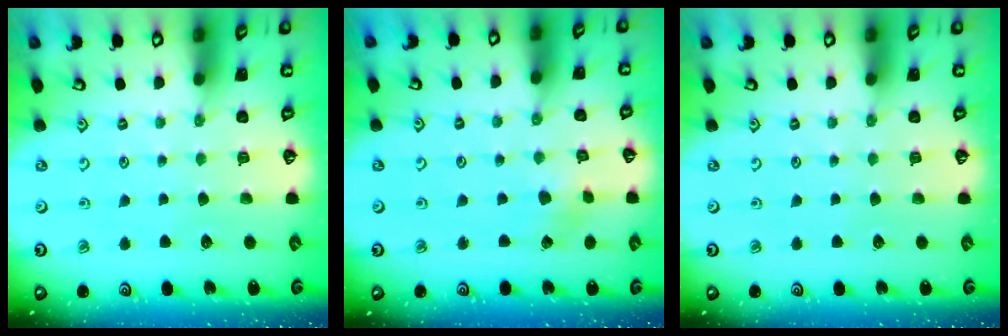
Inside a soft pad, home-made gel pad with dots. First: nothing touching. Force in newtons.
{"total": 4.2, "press": 4.2, "slide": 0.6}
{"total": 0.0}